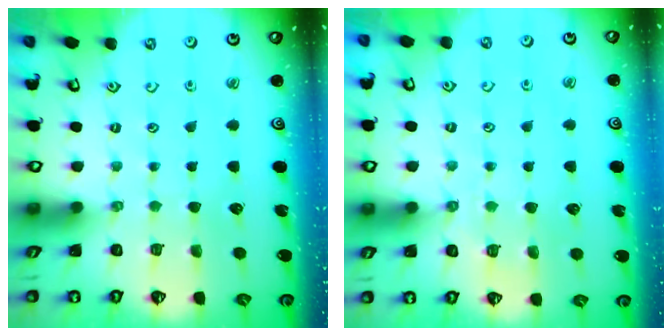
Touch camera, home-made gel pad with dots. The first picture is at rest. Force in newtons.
{"total": 2.9, "press": 2.8, "slide": 0.6}